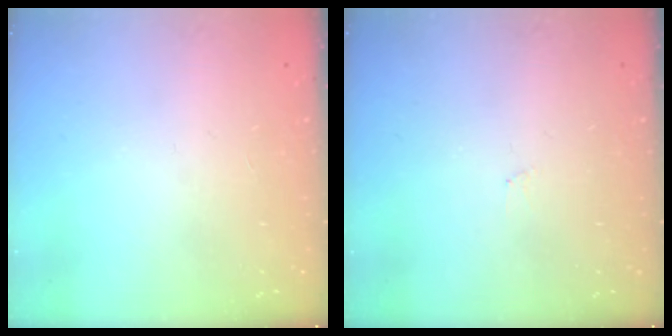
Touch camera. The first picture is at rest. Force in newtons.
{"total": 2.8, "press": 2.8, "slide": 0.4}